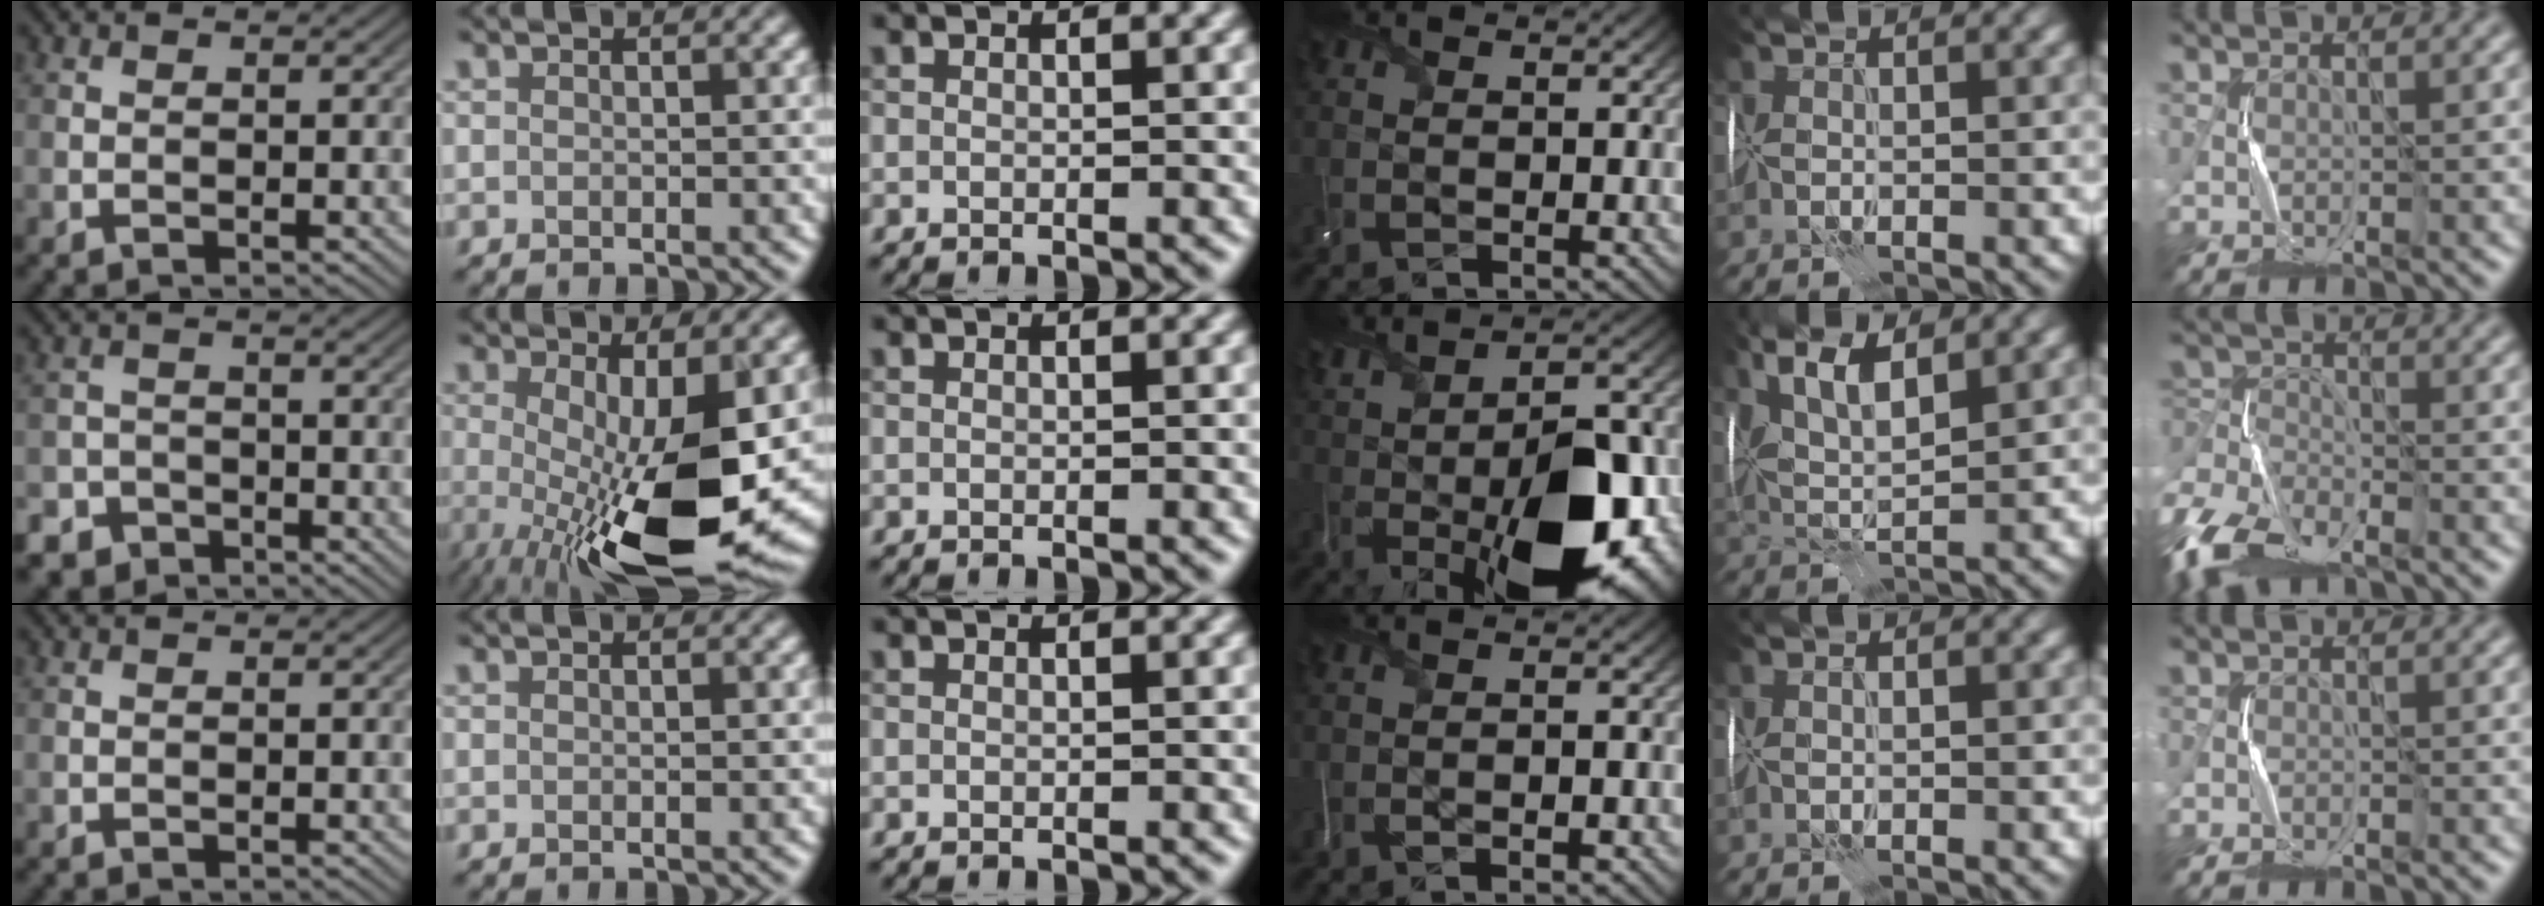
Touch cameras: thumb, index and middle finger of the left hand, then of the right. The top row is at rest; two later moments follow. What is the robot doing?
{"motion": "wrap", "object": "scarf"}